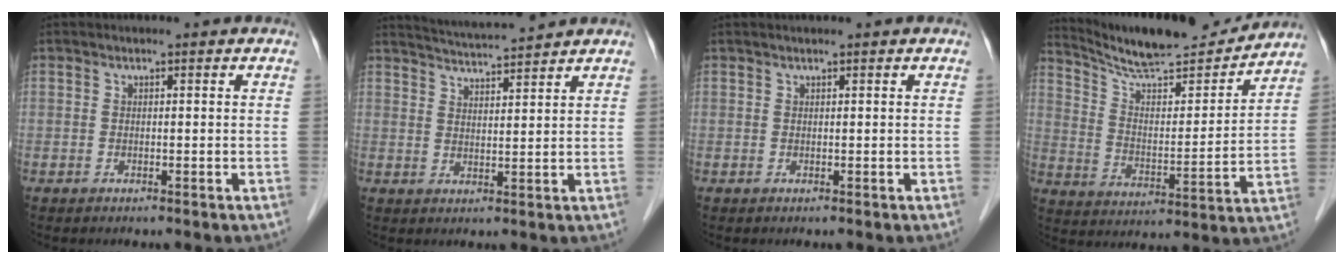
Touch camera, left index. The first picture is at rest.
{"total": 4.8, "force": [4.5, -1.3, 1.1], "torque": [-0.030, 0.007, 0.077]}
{"total": 1.6, "force": [-1.5, -0.5, -0.3], "torque": [0.005, 0.002, -0.021]}
{"total": 14.7, "force": [14.0, 0.8, 4.4], "torque": [-0.079, -0.018, 0.222]}